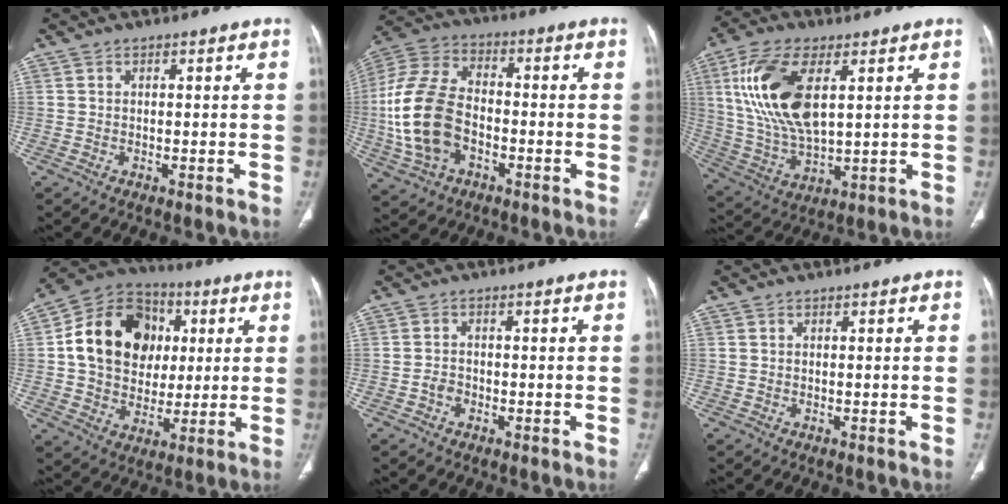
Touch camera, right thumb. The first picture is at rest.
{"total": 17.3, "force": [-3.5, 11.3, 12.6], "torque": [-0.269, 0.024, -0.065]}
{"total": 17.4, "force": [5.1, 8.2, 14.5], "torque": [-0.295, -0.015, 0.103]}
{"total": 18.8, "force": [3.1, 15.3, 10.5], "torque": [-0.152, 0.016, 0.054]}
{"total": 2.0, "force": [-0.9, 1.6, 0.9], "torque": [-0.010, 0.011, -0.018]}
{"total": 0.0}